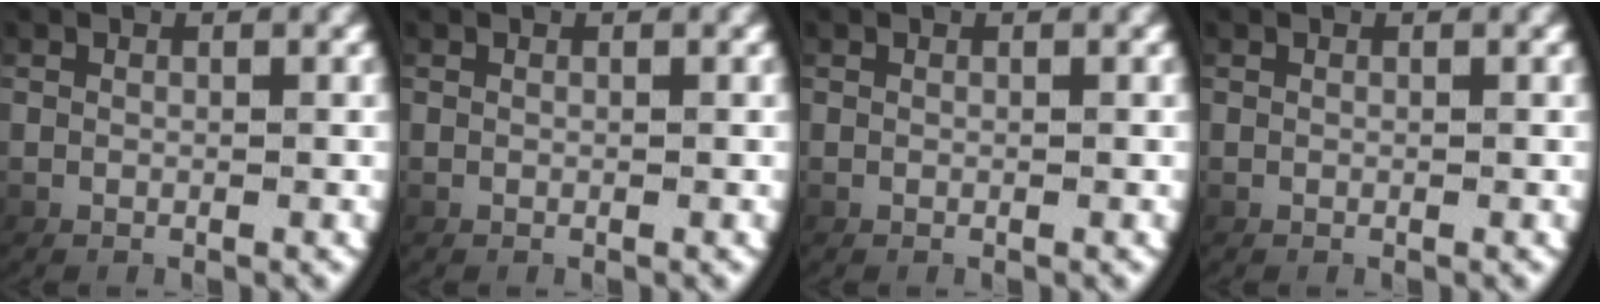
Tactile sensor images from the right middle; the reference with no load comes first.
{"total": 0.0}
{"total": 0.0}
{"total": 0.0}